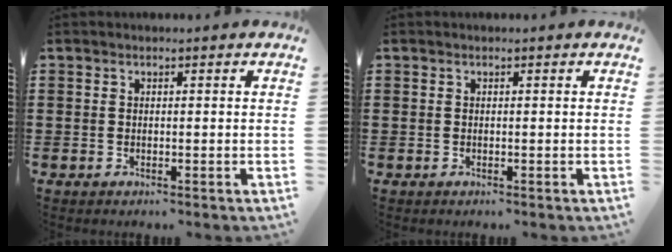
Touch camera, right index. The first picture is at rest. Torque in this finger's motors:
{"motor_torque": [-0.17, 0.12, 0.01, -0.01]}